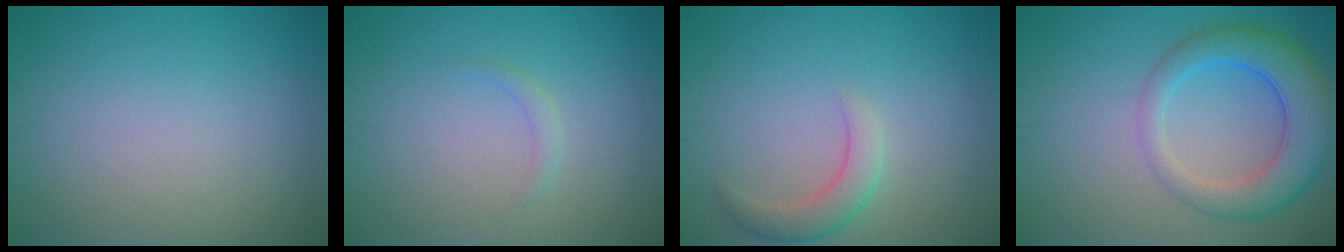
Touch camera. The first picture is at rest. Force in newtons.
{"total": 0.8, "press": 0.8, "slide": 0.0}
{"total": 2.5, "press": 2.5, "slide": 0.2}
{"total": 6.4, "press": 6.4, "slide": 0.3}